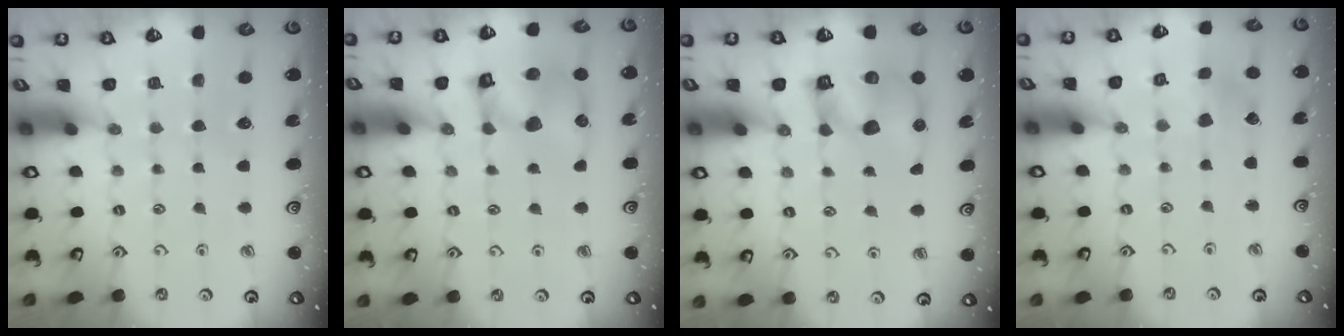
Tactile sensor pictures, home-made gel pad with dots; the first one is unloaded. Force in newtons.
{"total": 11.2, "press": 11.1, "slide": 1.5}
{"total": 10.0, "press": 9.9, "slide": 1.5}
{"total": 2.2, "press": 2.2, "slide": 0.3}